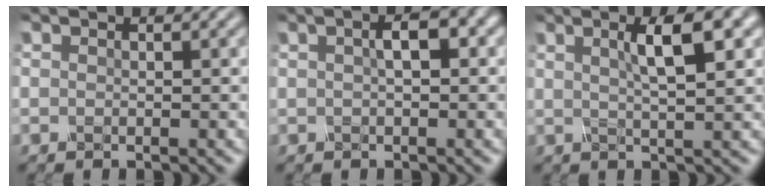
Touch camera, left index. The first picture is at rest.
{"total": 2.6, "force": [0.3, 1.0, 2.4], "torque": [-0.044, 0.008, 0.003]}
{"total": 4.5, "force": [1.4, 0.9, 4.2], "torque": [-0.059, 0.006, 0.018]}